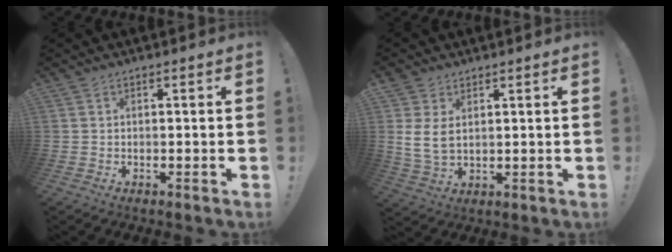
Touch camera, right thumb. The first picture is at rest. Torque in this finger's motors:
{"motor_torque": [1.94, 3.07, 0.80, 0.79, 0.58]}